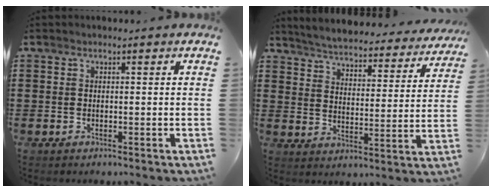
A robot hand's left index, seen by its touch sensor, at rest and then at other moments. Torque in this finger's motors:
{"motor_torque": [1.12, -1.02, 0.25, 0.09]}